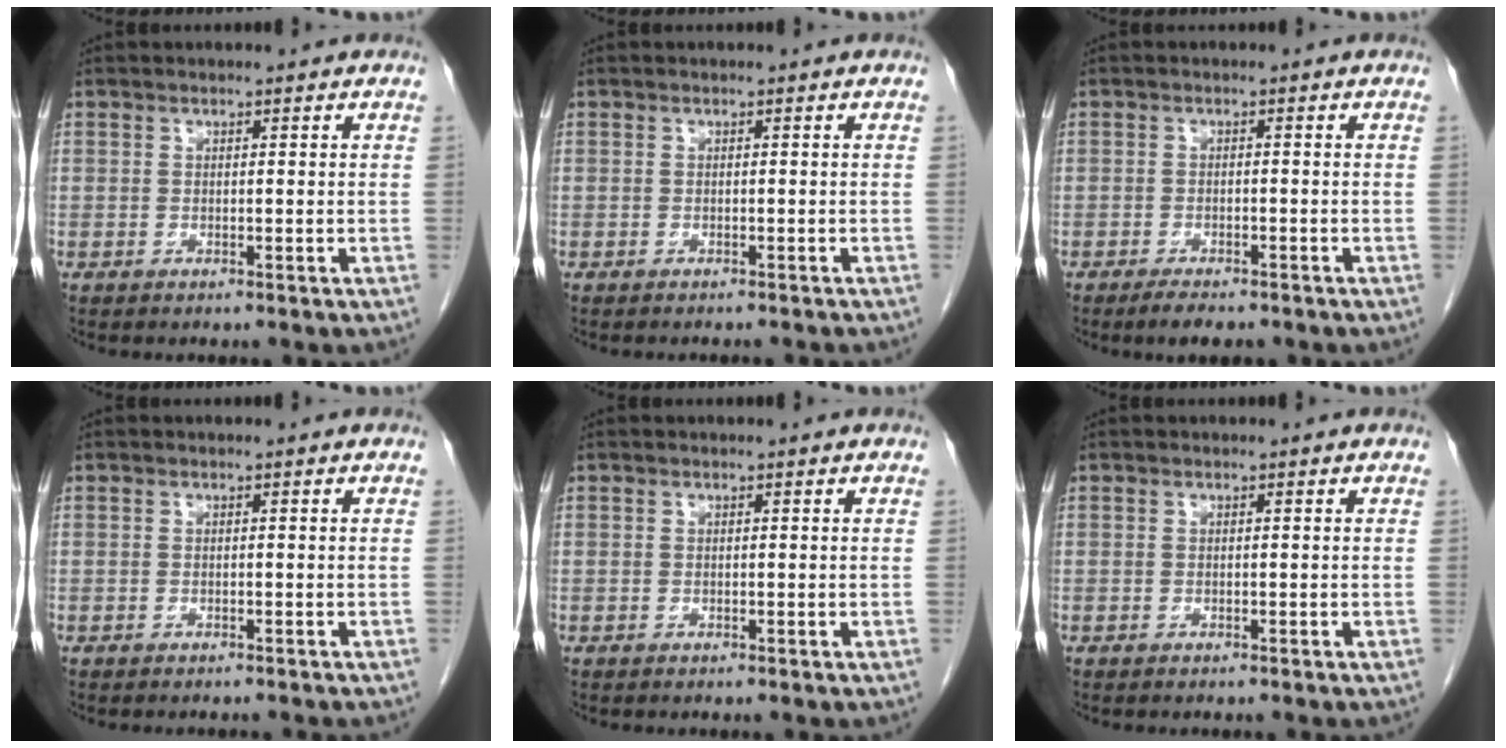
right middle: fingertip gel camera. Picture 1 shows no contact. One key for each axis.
{"total": 3.1, "fx": -2.9, "fy": 0.4, "fz": 1.0, "tx": -0.015, "ty": -0.006, "tz": -0.034}
{"total": 3.4, "fx": -2.7, "fy": 0.9, "fz": 1.8, "tx": -0.032, "ty": -0.005, "tz": -0.039}
{"total": 2.7, "fx": -2.5, "fy": 0.3, "fz": 0.8, "tx": -0.013, "ty": -0.004, "tz": -0.029}
{"total": 0.0}
{"total": 0.6, "fx": -0.6, "fy": 0.1, "fz": 0.2, "tx": -0.003, "ty": -0.001, "tz": -0.008}